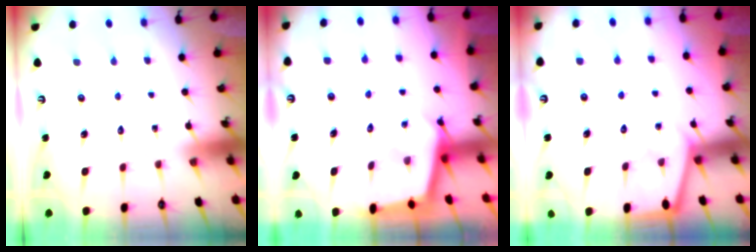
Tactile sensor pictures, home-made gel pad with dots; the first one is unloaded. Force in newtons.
{"total": 2.3, "press": 2.3, "slide": 0.1}
{"total": 3.8, "press": 3.8, "slide": 0.5}